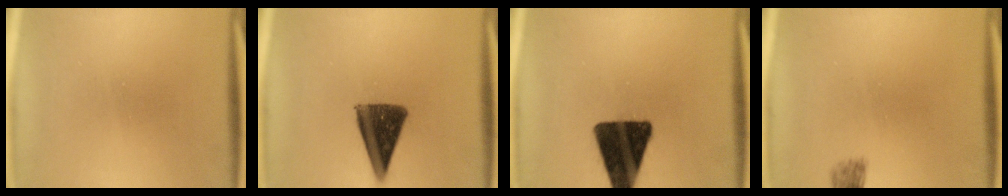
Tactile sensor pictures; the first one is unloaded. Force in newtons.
{"total": 10.9}
{"total": 17.1}
{"total": 1.2}